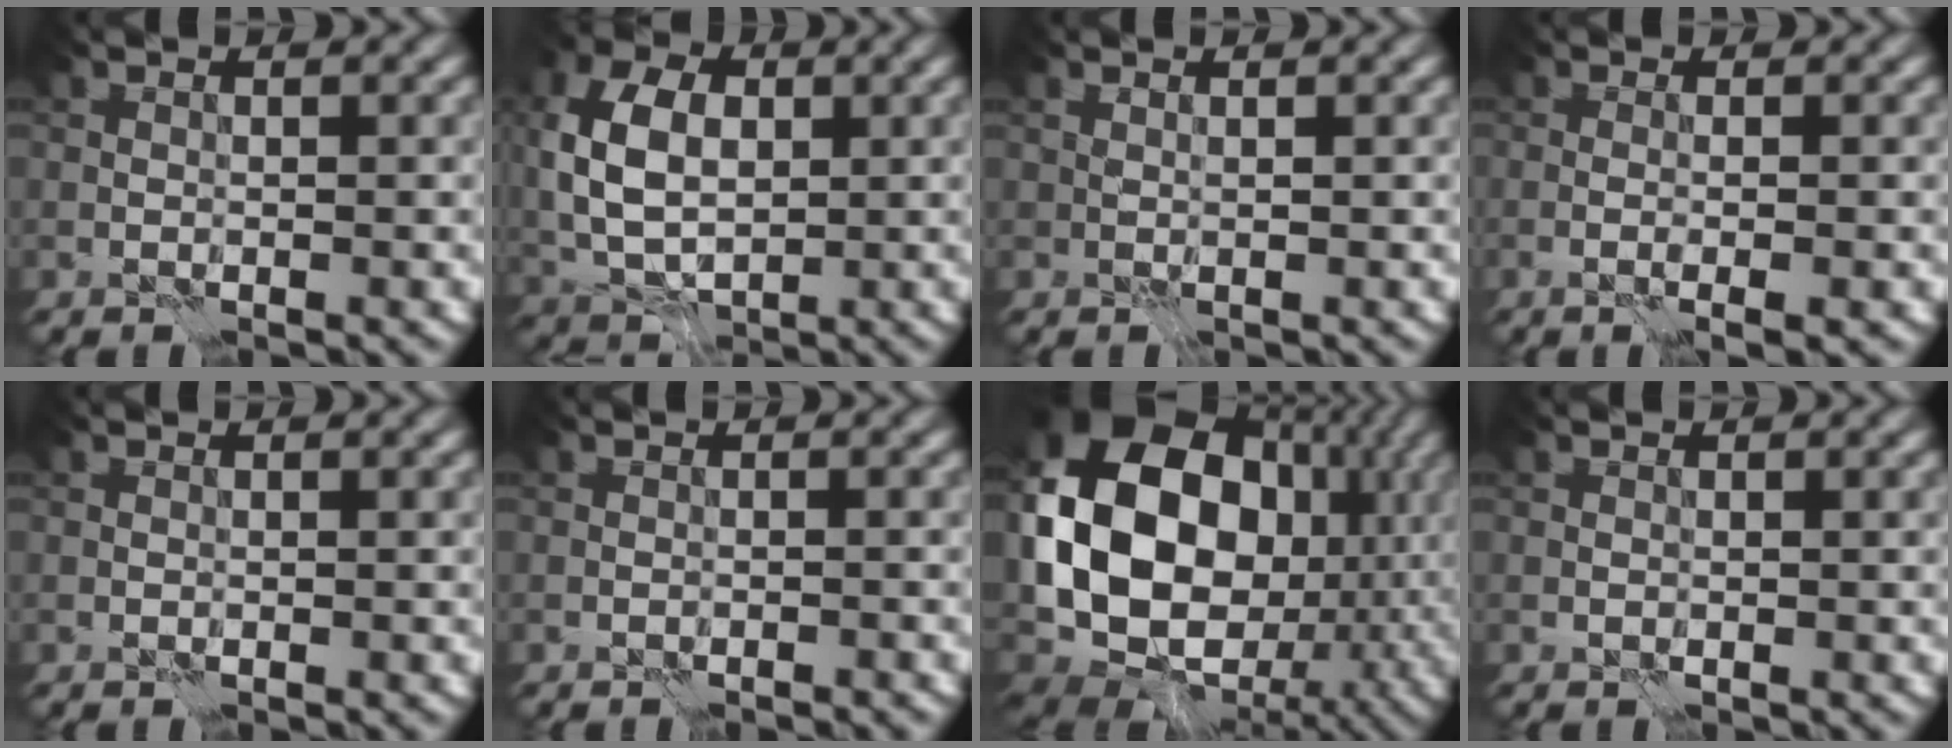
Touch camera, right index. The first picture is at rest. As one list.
[{"total": 7.4, "force": [0.9, 5.1, 5.3], "torque": [-0.129, 0.007, 0.013]}, {"total": 0.6, "force": [0.6, 0.0, 0.0], "torque": [0.008, -0.006, 0.002]}, {"total": 2.5, "force": [-0.6, 0.6, 2.4], "torque": [-0.027, -0.003, -0.012]}, {"total": 0.0}, {"total": 1.0, "force": [-1.0, -0.1, 0.2], "torque": [0.000, -0.003, -0.021]}, {"total": 17.5, "force": [0.9, 13.8, 10.7], "torque": [-0.212, -0.014, 0.016]}, {"total": 0.0}]